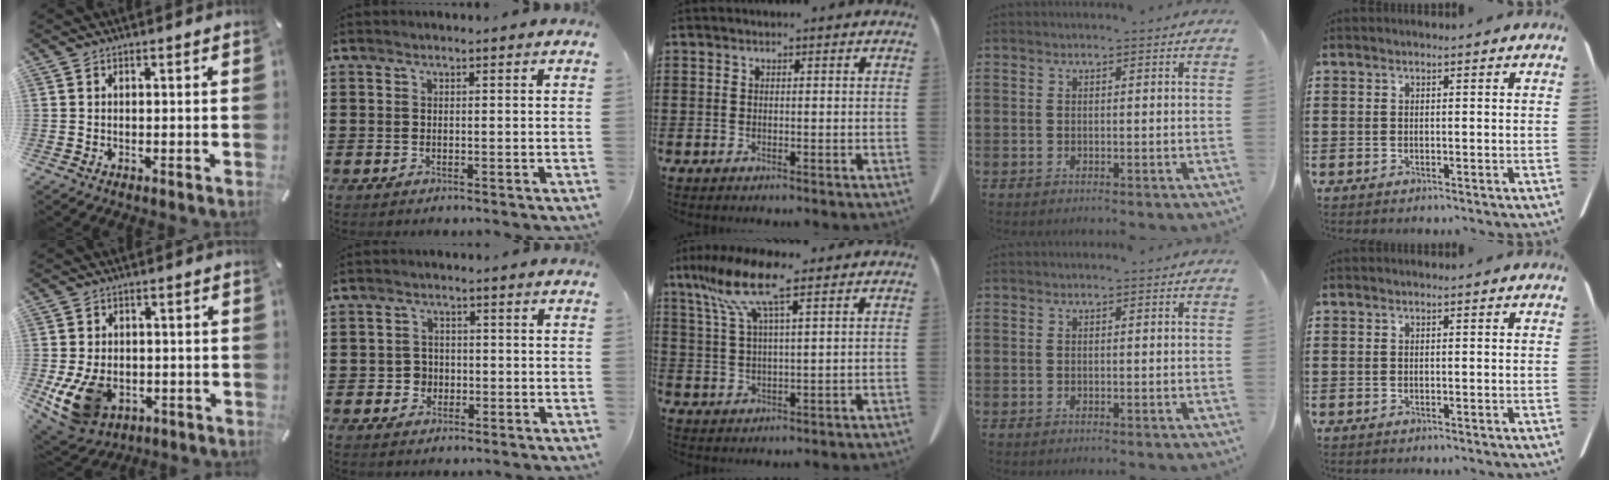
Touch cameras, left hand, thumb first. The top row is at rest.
{"thumb": {"total": 11.8, "force": [-3.5, 8.7, 7.1], "torque": [-0.144, 0.009, -0.057]}, "index": {"total": 2.6, "force": [-0.6, 2.4, 0.8], "torque": [-0.025, 0.004, -0.016]}, "middle": {"total": 9.6, "force": [6.0, 1.5, 7.4], "torque": [-0.168, -0.017, 0.103]}}